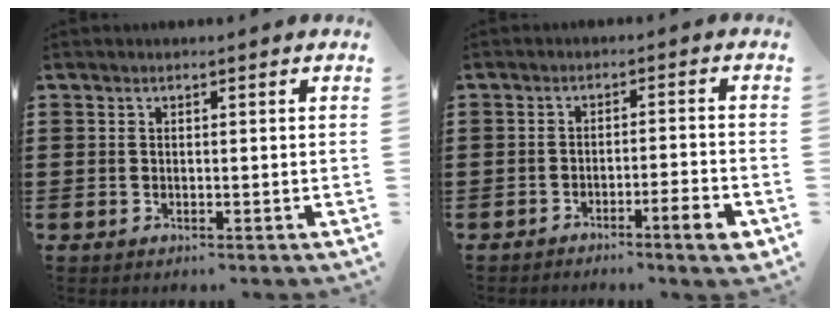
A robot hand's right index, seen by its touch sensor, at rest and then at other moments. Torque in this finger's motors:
{"motor_torque": [0.06, 0.01, 0.08, 0.02]}